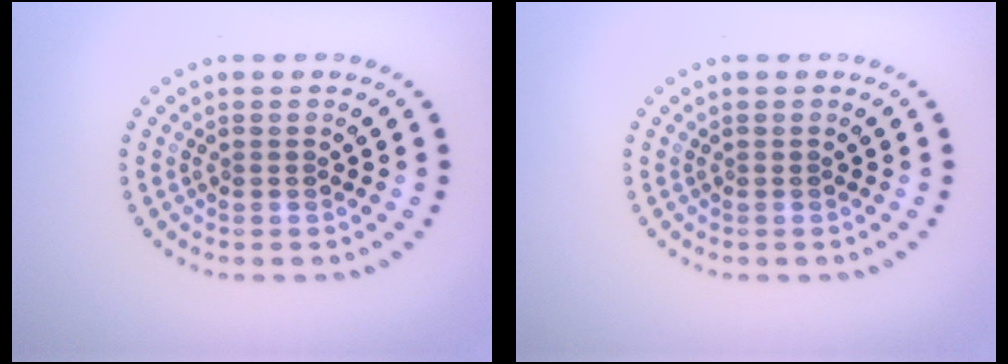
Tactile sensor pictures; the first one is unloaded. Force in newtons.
{"total": 0.0}